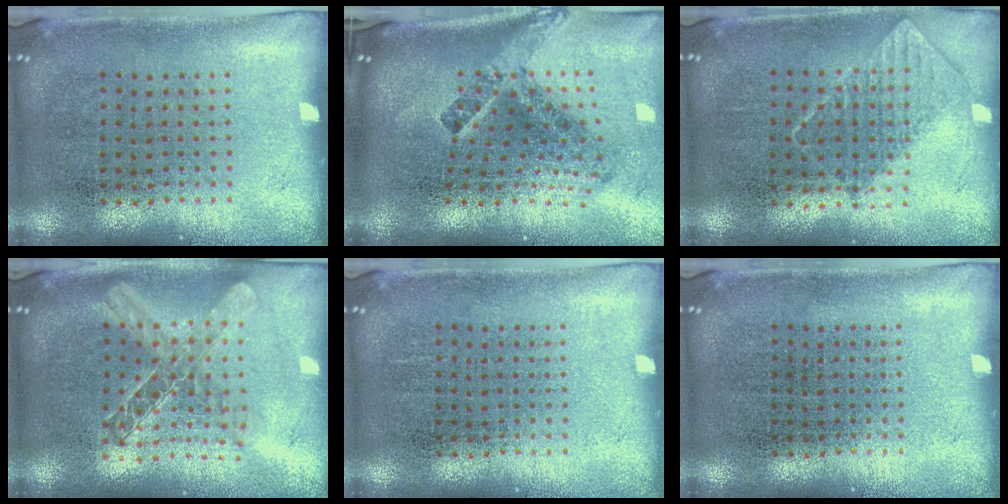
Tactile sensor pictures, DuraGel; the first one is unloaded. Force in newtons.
{"total": 2.9, "press": 1.8, "slide": 2.3}
{"total": 0.8, "press": 0.8, "slide": 0.2}
{"total": 1.9, "press": 1.6, "slide": 1.0}
{"total": 0.0}
{"total": 0.0}